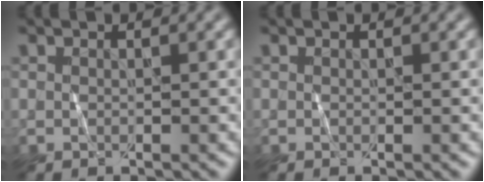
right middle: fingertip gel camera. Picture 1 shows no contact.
{"total": 0.0}